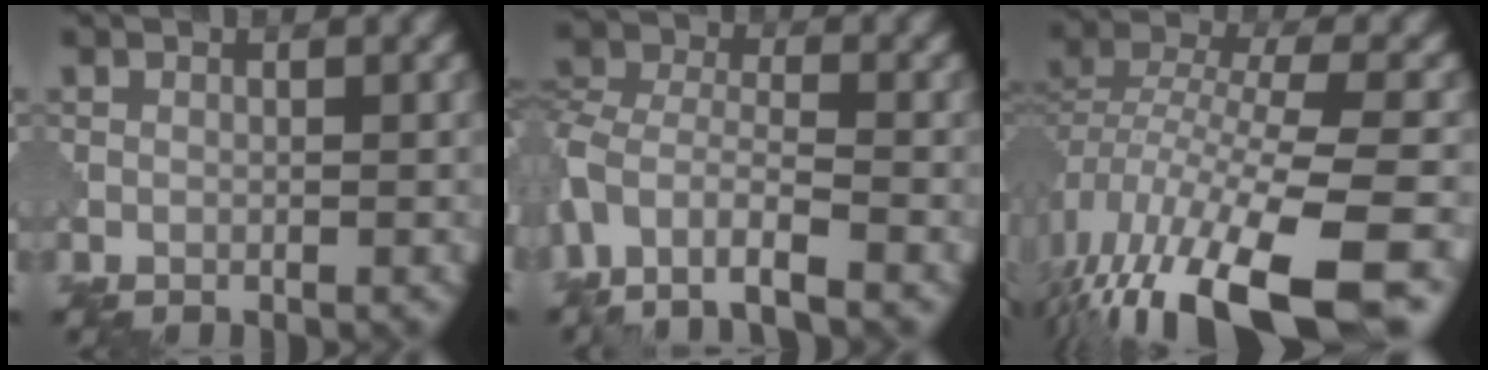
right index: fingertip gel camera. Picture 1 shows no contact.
{"total": 6.5, "force": [-3.6, 3.1, 4.5], "torque": [-0.093, -0.001, -0.080]}
{"total": 13.6, "force": [-8.9, 4.5, 9.3], "torque": [-0.197, -0.010, -0.142]}